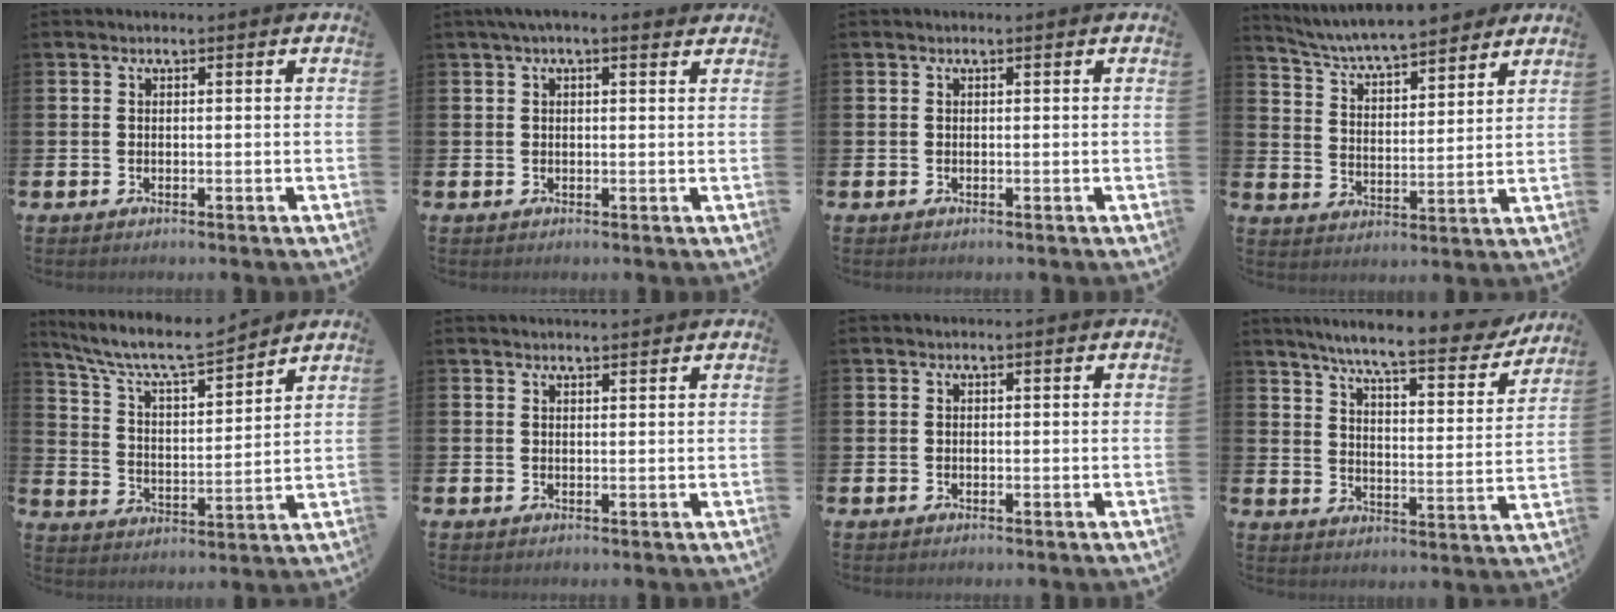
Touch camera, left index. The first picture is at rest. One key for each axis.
{"total": 1.9, "fx": 1.3, "fy": 0.3, "fz": 1.3, "tx": -0.021, "ty": 0.002, "tz": 0.022}
{"total": 0.0}
{"total": 6.3, "fx": 6.1, "fy": 0.4, "fz": 1.6, "tx": -0.064, "ty": -0.042, "tz": 0.107}
{"total": 8.3, "fx": 7.6, "fy": 1.1, "fz": 3.0, "tx": -0.099, "ty": -0.050, "tz": 0.132}
{"total": 1.1, "fx": 1.1, "fy": -0.1, "fz": 0.1, "tx": 0.003, "ty": -0.003, "tz": 0.018}
{"total": 0.0}
{"total": 8.1, "fx": 7.2, "fy": 0.7, "fz": 3.6, "tx": -0.089, "ty": -0.051, "tz": 0.118}